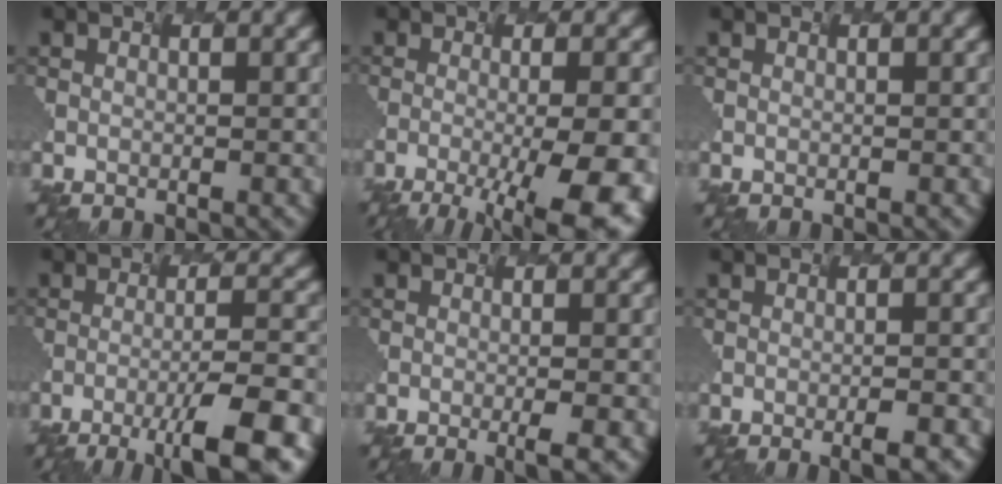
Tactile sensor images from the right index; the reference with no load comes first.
{"total": 11.4, "force": [-4.3, 3.5, 9.9], "torque": [-0.109, -0.013, -0.046]}
{"total": 0.0}
{"total": 8.1, "force": [-4.4, 1.1, 6.7], "torque": [-0.092, 0.007, -0.065]}
{"total": 2.7, "force": [-1.0, 0.4, 2.5], "torque": [-0.027, -0.001, -0.007]}
{"total": 3.0, "force": [-1.2, 0.7, 2.7], "torque": [-0.022, 0.000, -0.006]}